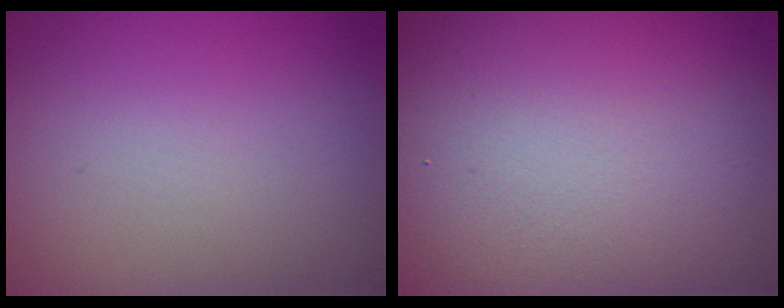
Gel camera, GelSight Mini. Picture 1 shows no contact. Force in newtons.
{"total": 17.8, "press": 17.8, "slide": 1.1}